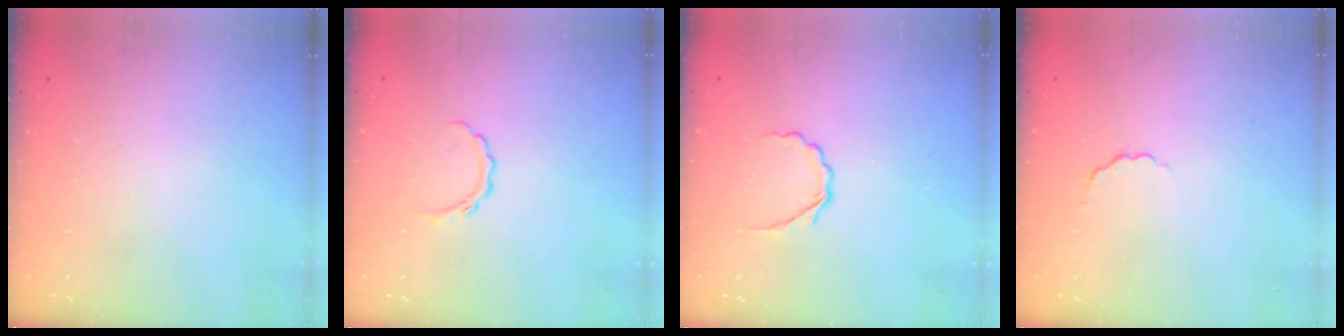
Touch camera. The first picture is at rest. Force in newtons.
{"total": 4.5, "press": 4.4, "slide": 0.7}
{"total": 3.6, "press": 3.4, "slide": 1.2}
{"total": 1.8, "press": 1.5, "slide": 1.0}